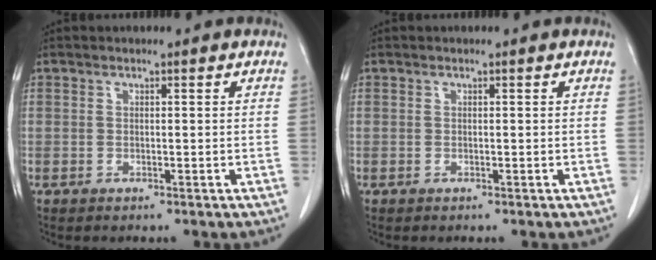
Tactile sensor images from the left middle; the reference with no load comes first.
{"total": 0.0}